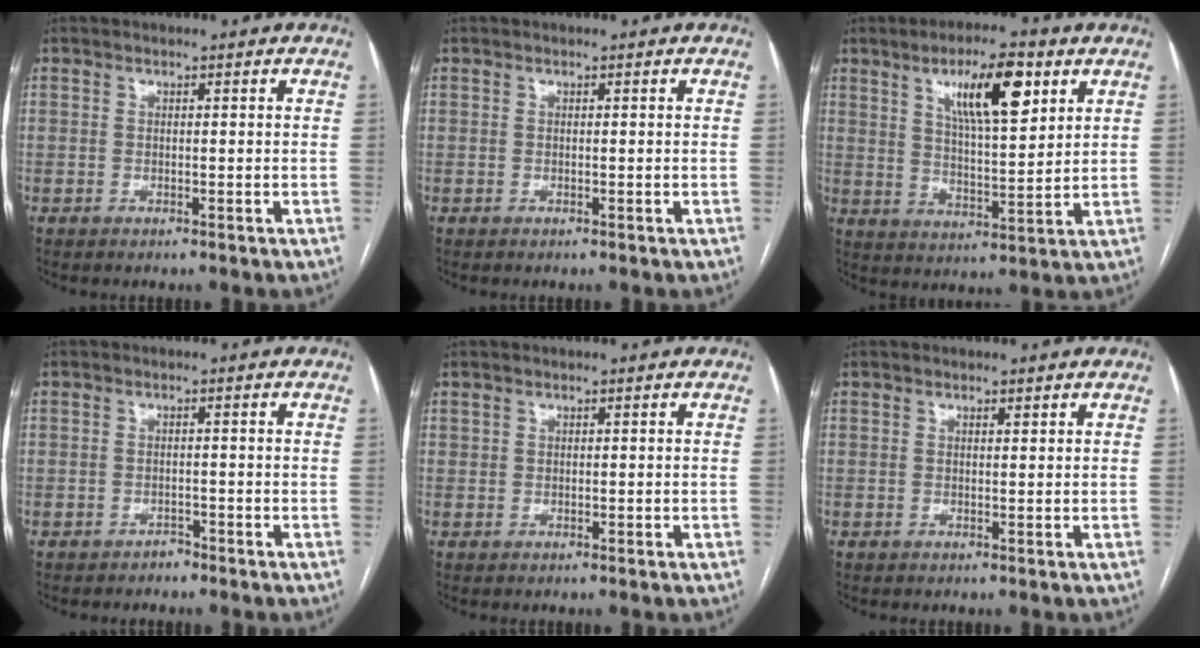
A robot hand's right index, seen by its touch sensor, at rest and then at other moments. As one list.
[{"total": 0.0}, {"total": 11.7, "force": [5.7, 2.7, 9.8], "torque": [-0.168, 0.005, 0.098]}, {"total": 1.2, "force": [-1.0, 0.7, 0.0], "torque": [0.002, 0.003, -0.021]}, {"total": 0.6, "force": [0.3, 0.5, 0.2], "torque": [0.002, 0.003, 0.006]}, {"total": 0.6, "force": [0.4, 0.1, 0.4], "torque": [-0.009, 0.000, 0.006]}]